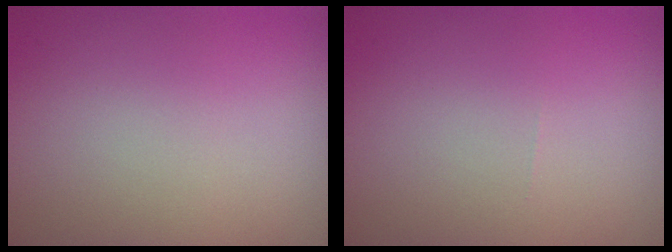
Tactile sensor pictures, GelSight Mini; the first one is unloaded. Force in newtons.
{"total": 0.0}